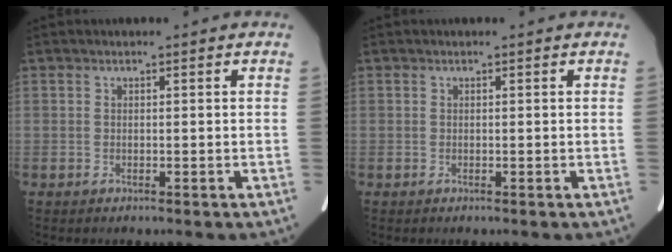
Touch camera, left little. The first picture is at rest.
{"total": 0.0}